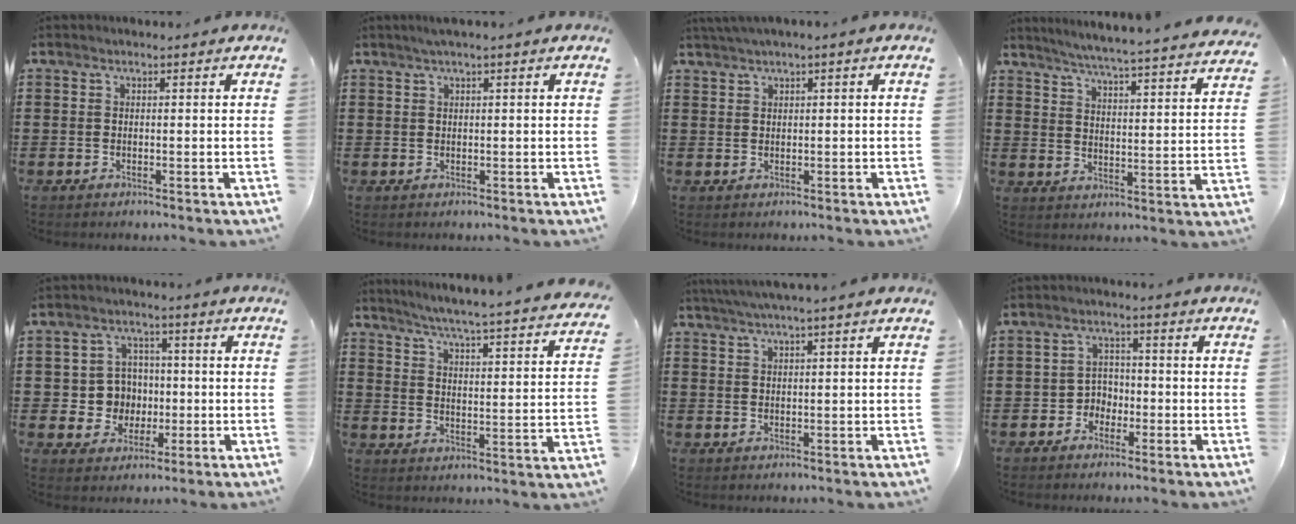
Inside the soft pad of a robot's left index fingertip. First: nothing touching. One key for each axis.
{"total": 1.1, "fx": 0.5, "fy": -0.1, "fz": 1.0, "tx": -0.017, "ty": 0.000, "tz": 0.008}
{"total": 1.1, "fx": 0.7, "fy": -0.1, "fz": 0.9, "tx": -0.016, "ty": -0.001, "tz": 0.014}
{"total": 5.1, "fx": 4.8, "fy": -1.0, "fz": 1.4, "tx": -0.050, "ty": -0.043, "tz": 0.077}
{"total": 6.2, "fx": 0.0, "fy": 5.9, "fz": 1.8, "tx": -0.051, "ty": 0.015, "tz": 0.001}
{"total": 5.0, "fx": 4.7, "fy": -1.0, "fz": 1.6, "tx": -0.055, "ty": -0.045, "tz": 0.072}
{"total": 2.6, "fx": 2.1, "fy": -0.6, "fz": 1.4, "tx": -0.029, "ty": 0.003, "tz": 0.039}
{"total": 3.0, "fx": -1.7, "fy": 2.4, "fz": 0.8, "tx": -0.026, "ty": 0.008, "tz": -0.038}